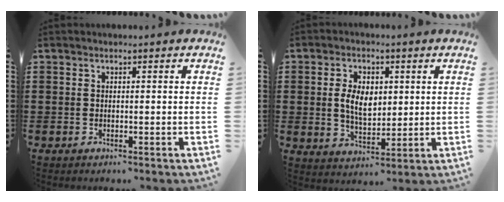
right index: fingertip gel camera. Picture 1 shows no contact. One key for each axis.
{"total": 6.1, "fx": 0.8, "fy": 3.7, "fz": 4.7, "tx": -0.092, "ty": 0.011, "tz": 0.011}